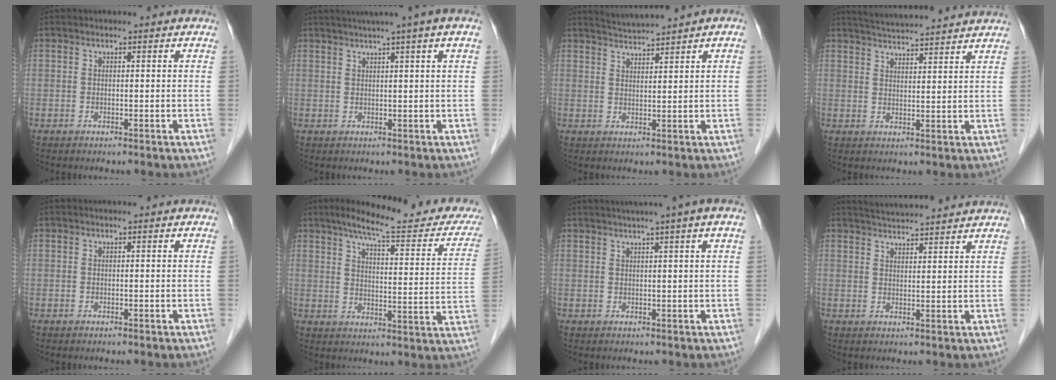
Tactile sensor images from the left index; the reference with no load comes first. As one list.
[{"total": 6.8, "force": [4.6, -1.2, 4.9], "torque": [-0.069, 0.027, 0.061]}, {"total": 3.2, "force": [3.0, -0.8, 0.4], "torque": [-0.012, 0.009, 0.061]}, {"total": 11.1, "force": [10.5, 0.2, 3.6], "torque": [-0.066, 0.026, 0.146]}, {"total": 0.0}, {"total": 20.0, "force": [16.9, 3.3, 10.1], "torque": [-0.123, -0.019, 0.205]}, {"total": 6.5, "force": [4.4, -1.2, 4.6], "torque": [-0.064, 0.025, 0.058]}, {"total": 9.0, "force": [8.6, 0.2, 2.7], "torque": [-0.048, 0.026, 0.119]}]